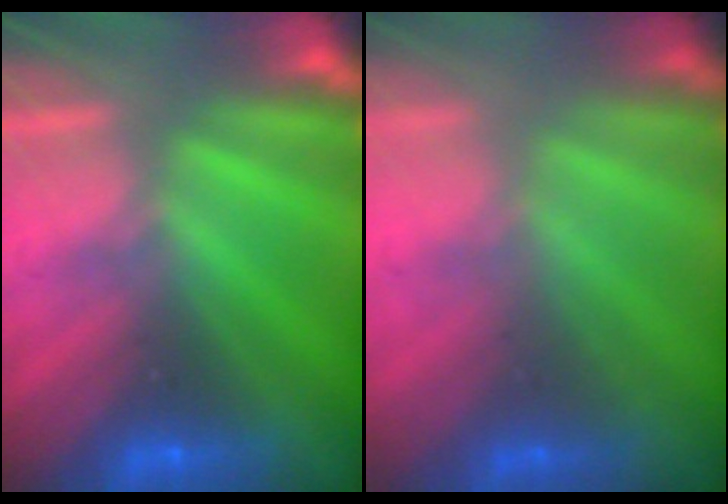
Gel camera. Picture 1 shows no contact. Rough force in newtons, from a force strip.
{"total": 1.7}